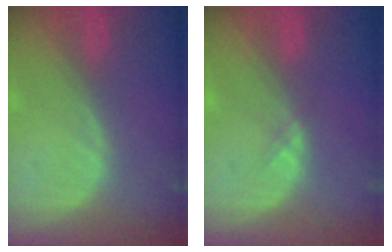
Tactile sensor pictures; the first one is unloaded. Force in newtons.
{"total": 0.6, "press": 0.6, "slide": 0.1}